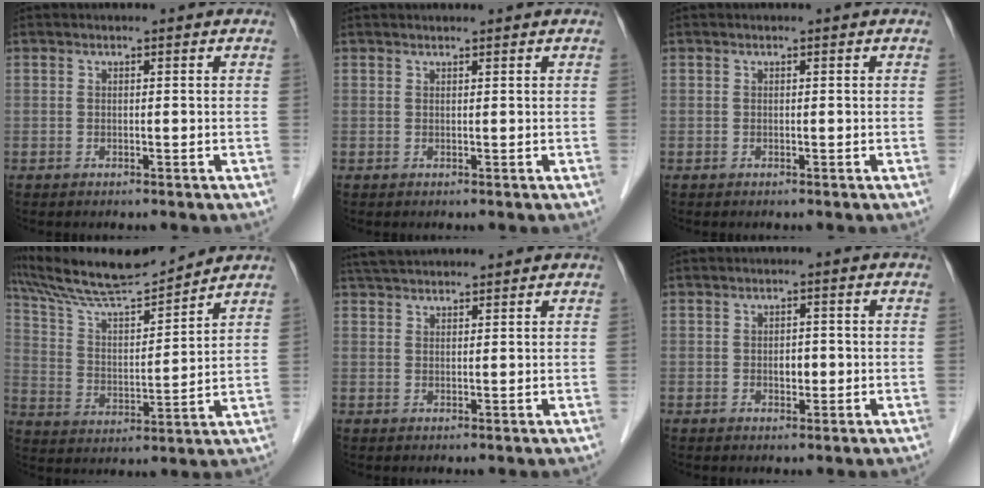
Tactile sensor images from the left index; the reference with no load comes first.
{"total": 1.3, "force": [1.3, 0.1, 0.3], "torque": [-0.006, 0.016, 0.024]}
{"total": 0.0}
{"total": 13.5, "force": [12.7, 0.6, 4.4], "torque": [-0.091, 0.005, 0.231]}
{"total": 6.2, "force": [5.7, 1.1, 2.2], "torque": [-0.038, 0.038, 0.100]}
{"total": 1.9, "force": [-0.3, 1.1, 1.4], "torque": [-0.021, 0.000, -0.002]}